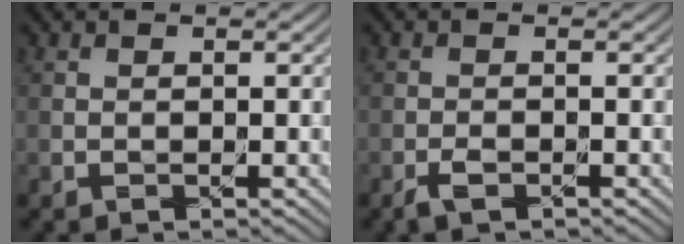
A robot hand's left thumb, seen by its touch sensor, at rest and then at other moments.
{"total": 1.6, "force": [-1.2, 0.5, 1.0], "torque": [-0.018, 0.000, -0.025]}